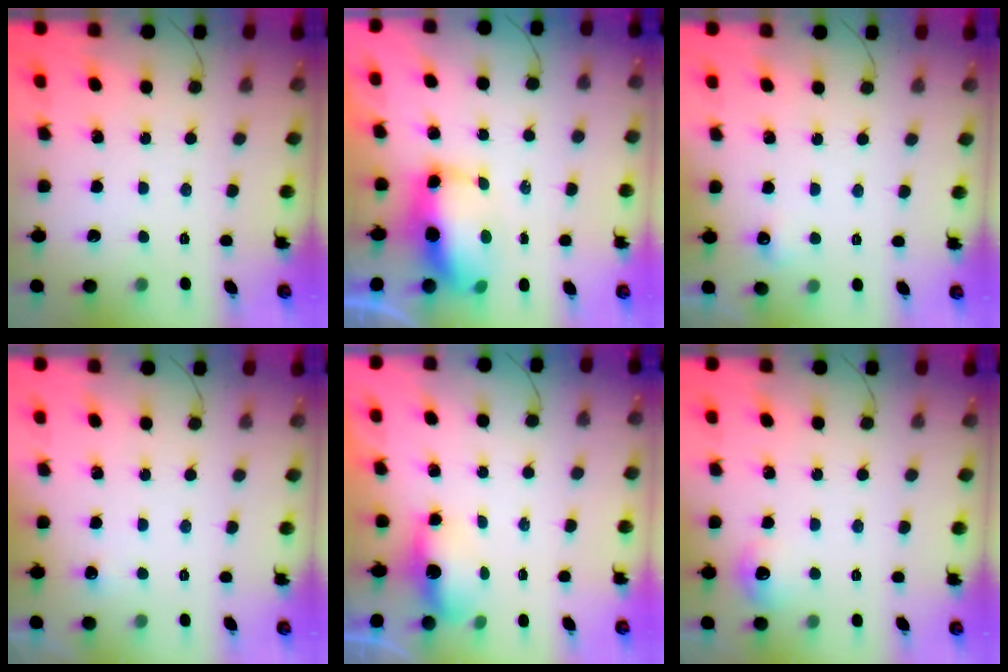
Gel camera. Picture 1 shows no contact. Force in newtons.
{"total": 10.6, "press": 10.3, "slide": 2.2}
{"total": 4.2, "press": 4.0, "slide": 1.2}
{"total": 2.5, "press": 2.2, "slide": 1.1}
{"total": 7.2, "press": 5.3, "slide": 4.8}
{"total": 5.8, "press": 5.6, "slide": 1.3}